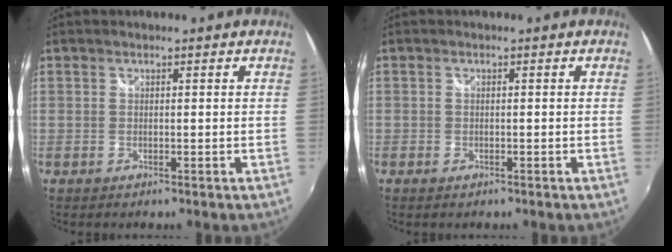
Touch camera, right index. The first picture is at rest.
{"total": 1.0, "force": [-0.7, 0.5, 0.4], "torque": [-0.009, -0.004, -0.014]}